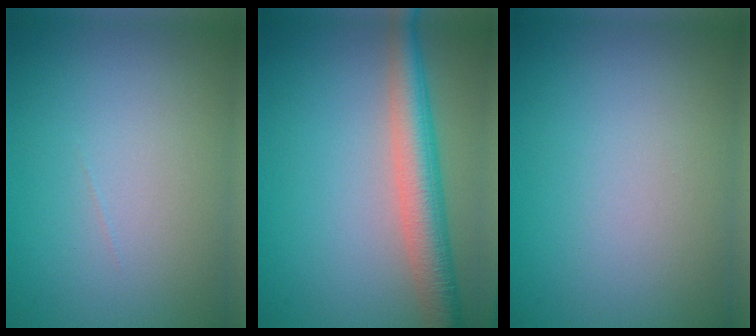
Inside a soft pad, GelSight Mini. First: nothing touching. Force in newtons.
{"total": 5.5, "press": 5.5, "slide": 0.4}
{"total": 0.0}